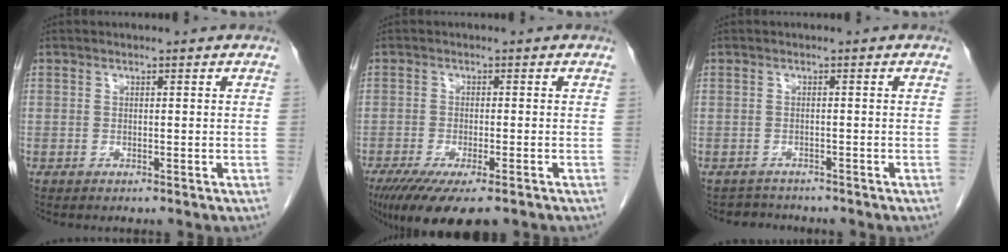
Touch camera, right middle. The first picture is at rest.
{"total": 10.9, "force": [-7.8, 2.6, 7.1], "torque": [-0.104, -0.019, -0.120]}
{"total": 2.5, "force": [-2.3, 0.7, -0.6], "torque": [0.010, -0.005, -0.037]}